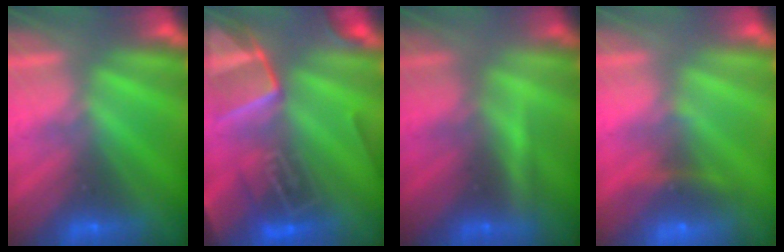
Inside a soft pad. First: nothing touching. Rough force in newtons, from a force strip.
{"total": 5.7}
{"total": 2.0}
{"total": 8.2}